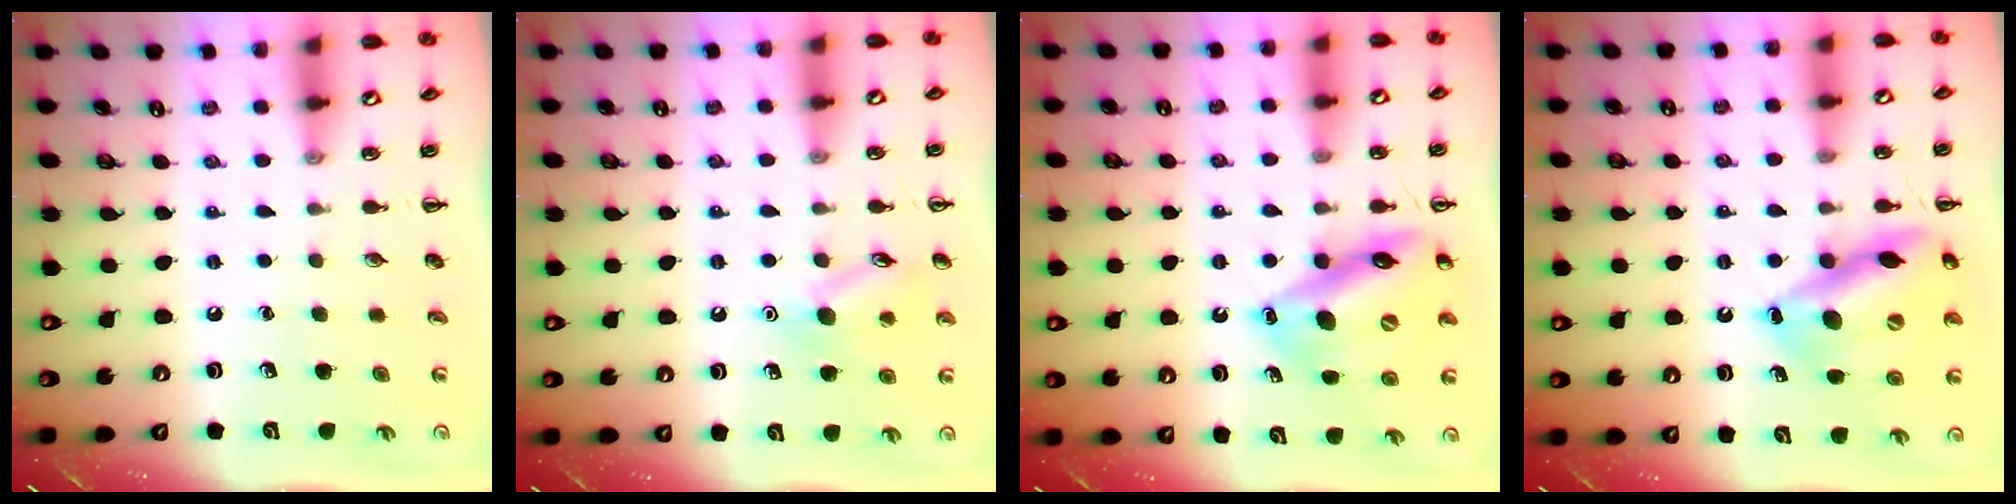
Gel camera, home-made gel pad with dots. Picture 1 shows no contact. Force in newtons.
{"total": 9.5, "press": 9.5, "slide": 0.9}
{"total": 15.0, "press": 14.6, "slide": 3.7}
{"total": 15.6, "press": 15.1, "slide": 4.0}